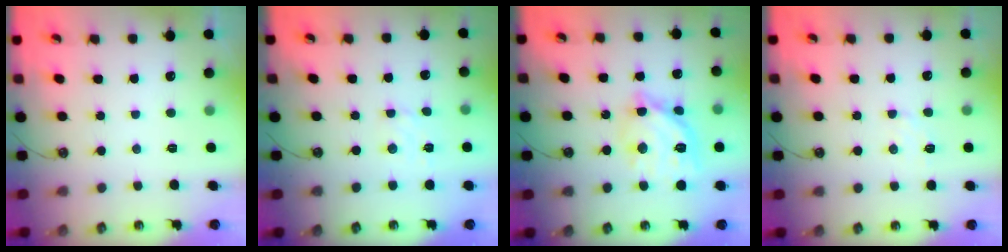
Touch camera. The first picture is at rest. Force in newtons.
{"total": 2.8, "press": 2.7, "slide": 0.4}
{"total": 16.5, "press": 16.5, "slide": 1.3}
{"total": 5.4, "press": 5.3, "slide": 0.6}